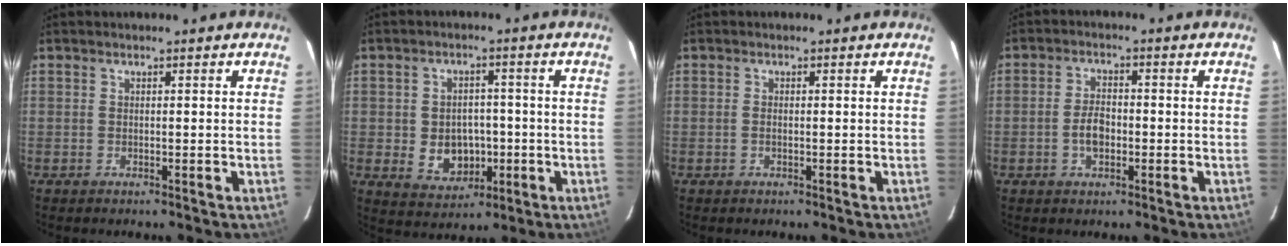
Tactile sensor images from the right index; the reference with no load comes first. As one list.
[{"total": 7.7, "force": [-1.6, 6.3, 4.1], "torque": [-0.089, 0.005, -0.006]}, {"total": 0.6, "force": [-0.2, 0.3, 0.5], "torque": [-0.013, 0.000, -0.004]}, {"total": 4.5, "force": [-1.2, 2.6, 3.5], "torque": [-0.069, 0.005, -0.019]}]